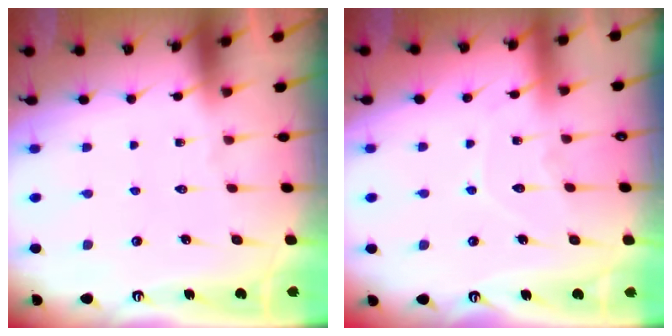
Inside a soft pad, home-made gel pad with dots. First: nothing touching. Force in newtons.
{"total": 6.8, "press": 6.8, "slide": 0.7}